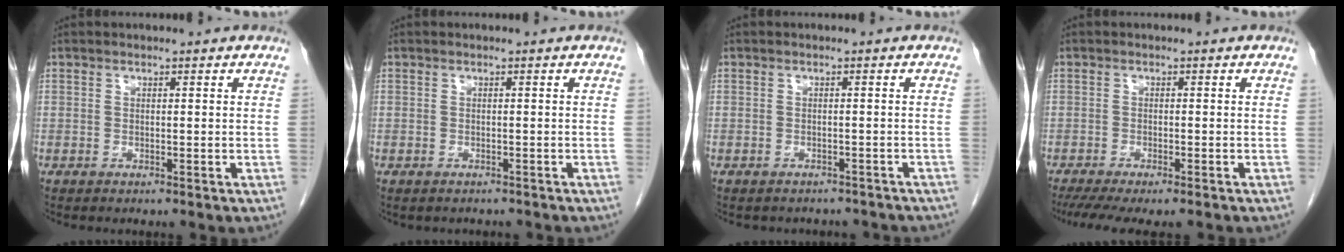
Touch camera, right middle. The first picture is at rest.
{"total": 1.7, "force": [-1.5, 0.8, 0.2], "torque": [-0.006, 0.000, -0.020]}
{"total": 6.2, "force": [-5.5, 2.6, 1.2], "torque": [-0.014, 0.006, -0.055]}
{"total": 9.6, "force": [-7.9, 1.8, 5.2], "torque": [-0.081, -0.012, -0.116]}